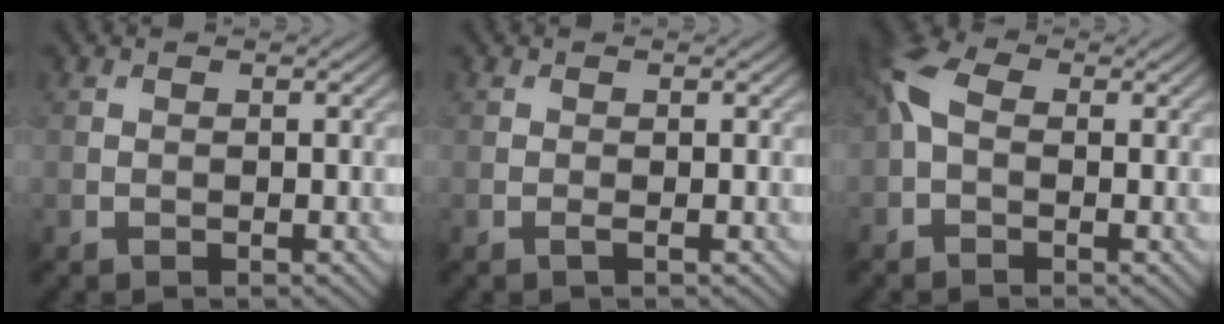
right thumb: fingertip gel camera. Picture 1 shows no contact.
{"total": 0.6, "force": [-0.2, -0.1, 0.5], "torque": [-0.017, 0.002, -0.005]}
{"total": 5.1, "force": [0.0, 3.2, 4.0], "torque": [-0.106, 0.014, -0.015]}